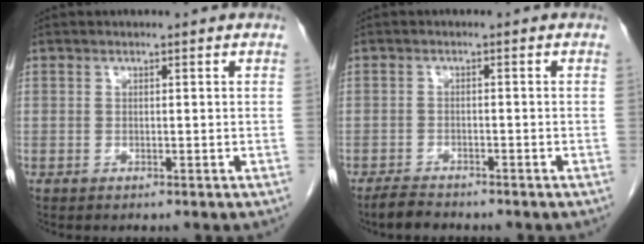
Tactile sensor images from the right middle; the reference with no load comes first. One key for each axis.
{"total": 2.8, "fx": -2.6, "fy": 0.7, "fz": 0.9, "tx": -0.023, "ty": -0.006, "tz": -0.045}